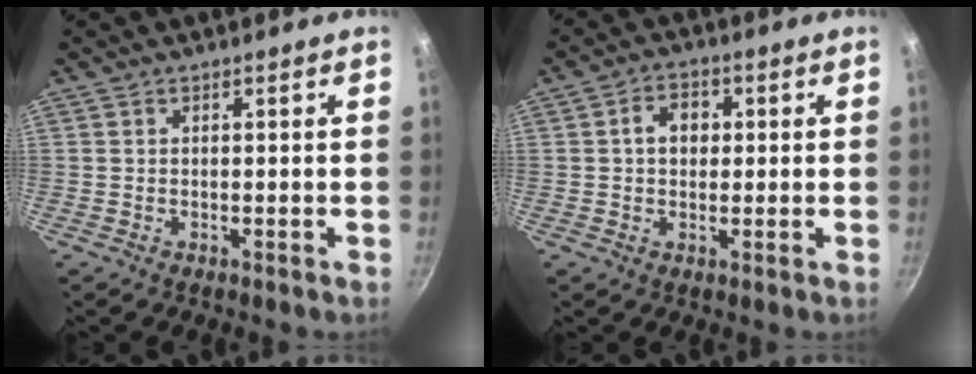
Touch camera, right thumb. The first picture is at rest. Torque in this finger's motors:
{"motor_torque": [0.47, 0.63, 0.64, -0.15, 0.05]}